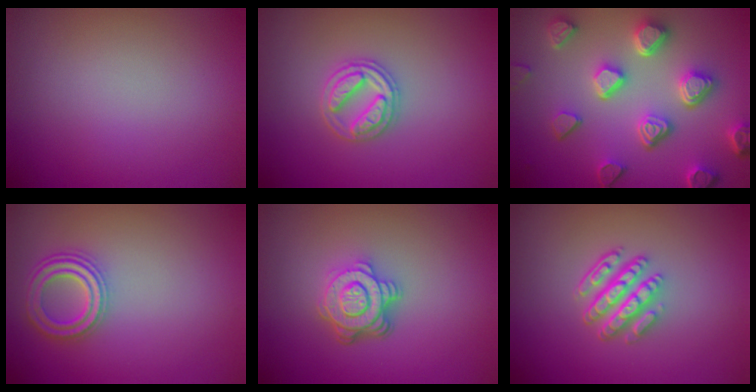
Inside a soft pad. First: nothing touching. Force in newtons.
{"total": 3.3, "press": 3.2, "slide": 0.5}
{"total": 6.7, "press": 5.3, "slide": 4.0}
{"total": 3.7, "press": 3.4, "slide": 1.5}
{"total": 4.6, "press": 3.3, "slide": 3.1}
{"total": 4.7, "press": 3.5, "slide": 3.1}